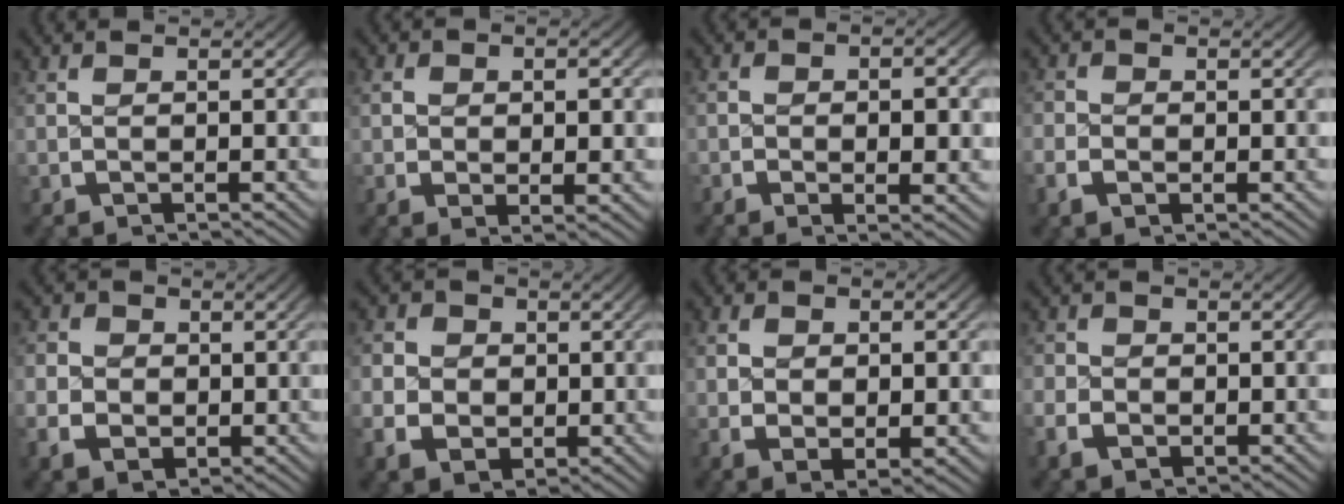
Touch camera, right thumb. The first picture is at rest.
{"total": 2.6, "force": [0.1, 1.6, 2.0], "torque": [-0.041, -0.013, 0.007]}
{"total": 2.7, "force": [-0.5, 1.3, 2.3], "torque": [-0.039, -0.011, -0.007]}
{"total": 1.9, "force": [-0.6, 1.5, 1.0], "torque": [-0.018, 0.004, -0.016]}
{"total": 5.1, "force": [-0.1, 4.2, 2.9], "torque": [-0.061, -0.016, 0.008]}
{"total": 6.8, "force": [0.0, 5.7, 3.8], "torque": [-0.084, -0.026, 0.012]}
{"total": 4.2, "force": [-0.1, 2.7, 3.2], "torque": [-0.067, -0.018, 0.013]}
{"total": 2.9, "force": [-0.3, 2.4, 1.5], "torque": [-0.029, -0.002, -0.004]}